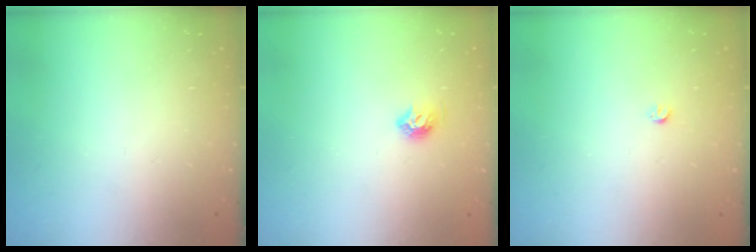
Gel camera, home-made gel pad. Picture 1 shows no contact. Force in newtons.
{"total": 6.6, "press": 6.6, "slide": 0.9}
{"total": 2.8, "press": 2.8, "slide": 0.5}